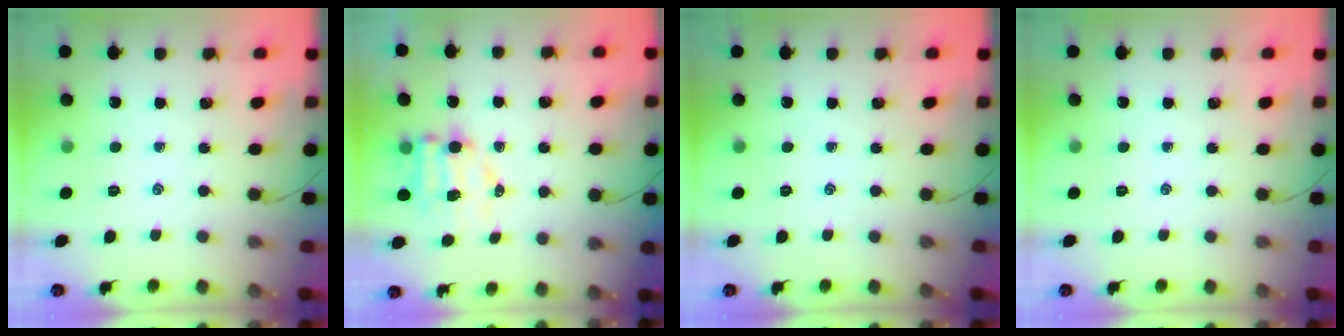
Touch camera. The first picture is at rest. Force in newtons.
{"total": 7.4, "press": 7.3, "slide": 1.0}
{"total": 0.0}
{"total": 0.0}